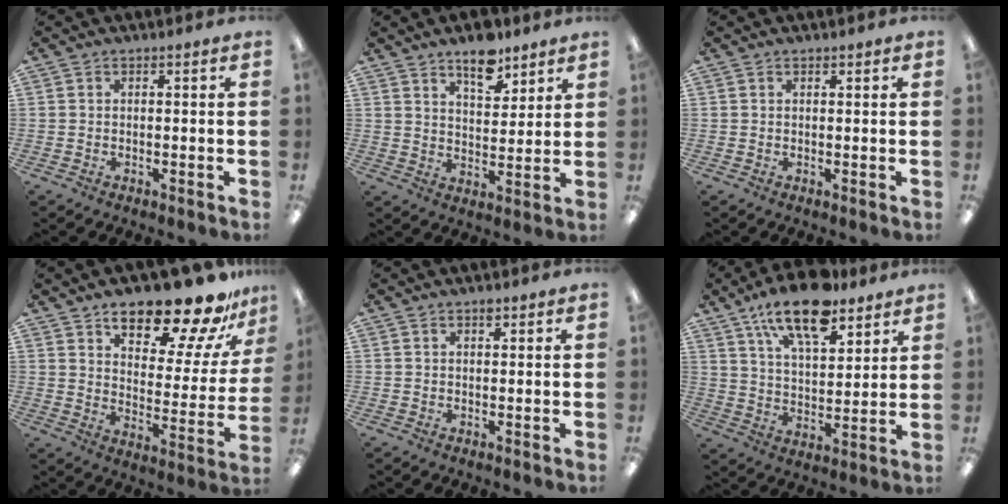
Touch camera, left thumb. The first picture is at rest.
{"total": 9.1, "force": [7.0, 4.0, 4.3], "torque": [-0.047, -0.045, 0.117]}
{"total": 0.5, "force": [0.4, 0.2, 0.2], "torque": [-0.004, 0.001, 0.008]}
{"total": 20.2, "force": [16.2, 6.0, 10.4], "torque": [-0.152, -0.116, 0.266]}
{"total": 1.3, "force": [1.0, 0.5, 0.7], "torque": [-0.008, -0.003, 0.016]}
{"total": 15.8, "force": [11.3, 6.4, 9.0], "torque": [-0.153, -0.051, 0.195]}